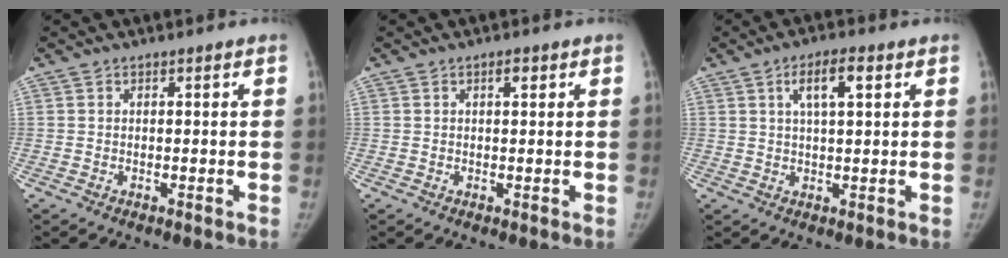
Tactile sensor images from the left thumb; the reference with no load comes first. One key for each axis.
{"total": 1.3, "fx": 0.6, "fy": 0.5, "fz": 1.1, "tx": -0.012, "ty": 0.002, "tz": 0.008}
{"total": 5.7, "fx": 2.3, "fy": 1.8, "fz": 5.0, "tx": -0.080, "ty": 0.003, "tz": 0.040}